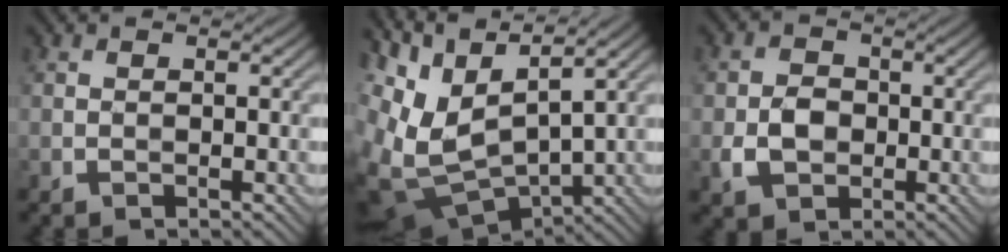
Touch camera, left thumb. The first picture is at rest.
{"total": 10.4, "force": [1.1, 5.3, 8.9], "torque": [-0.222, -0.012, 0.040]}
{"total": 3.9, "force": [-0.9, 3.2, 2.0], "torque": [-0.040, -0.005, -0.018]}